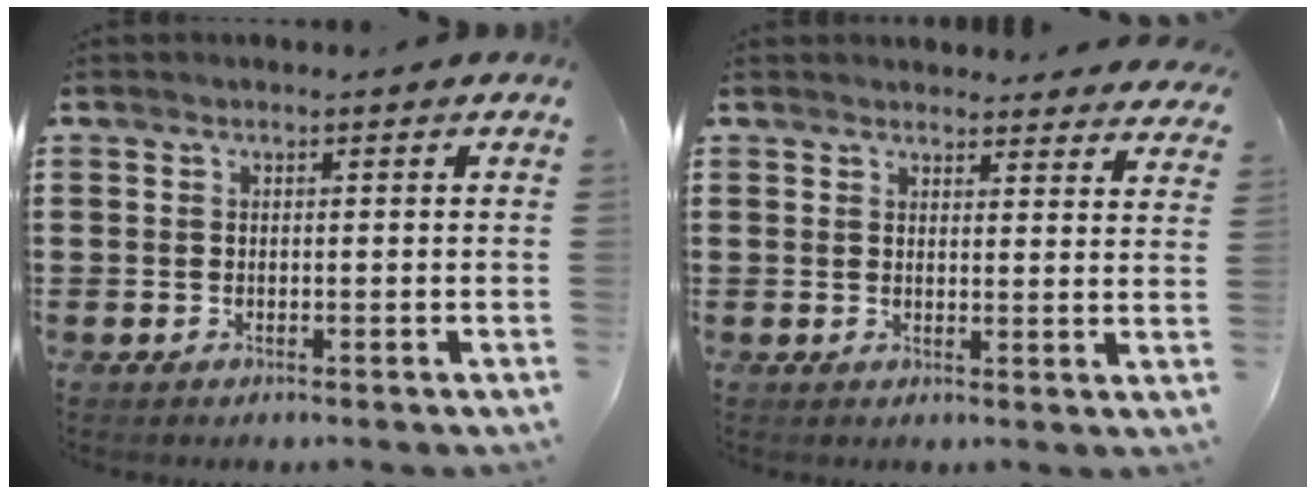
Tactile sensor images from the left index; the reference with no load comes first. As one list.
[{"total": 3.0, "force": [3.0, 0.3, 0.0], "torque": [-0.002, -0.015, 0.055]}]